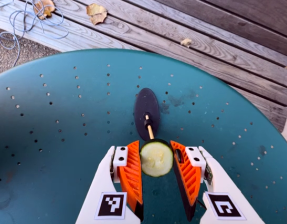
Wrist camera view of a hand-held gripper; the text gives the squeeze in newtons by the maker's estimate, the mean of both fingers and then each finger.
{"total": 11.8, "left": 11.7, "right": 11.8}